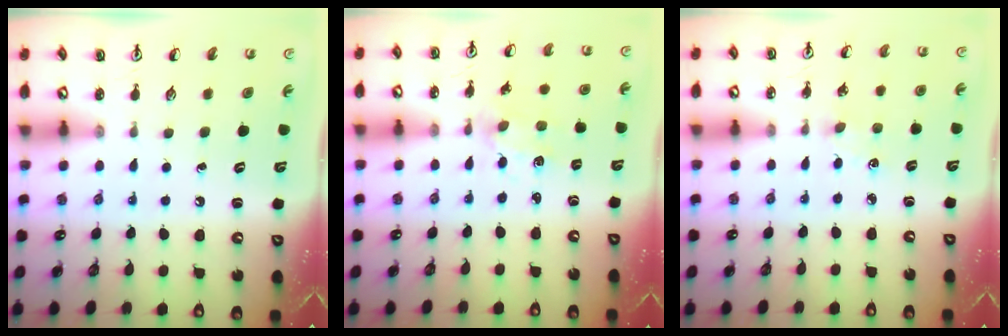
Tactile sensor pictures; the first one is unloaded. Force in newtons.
{"total": 2.0, "press": 2.0, "slide": 0.5}
{"total": 3.3, "press": 3.3, "slide": 0.5}